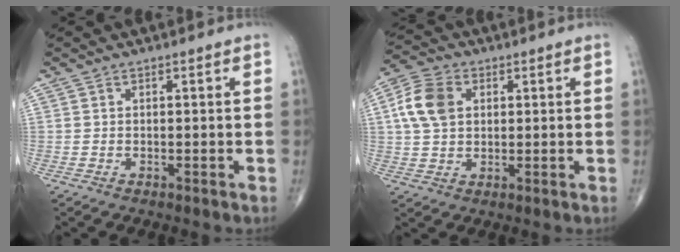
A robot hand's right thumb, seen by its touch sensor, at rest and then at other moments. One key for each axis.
{"total": 8.8, "fx": 2.0, "fy": 6.2, "fz": 5.9, "tx": -0.115, "ty": 0.010, "tz": 0.034}